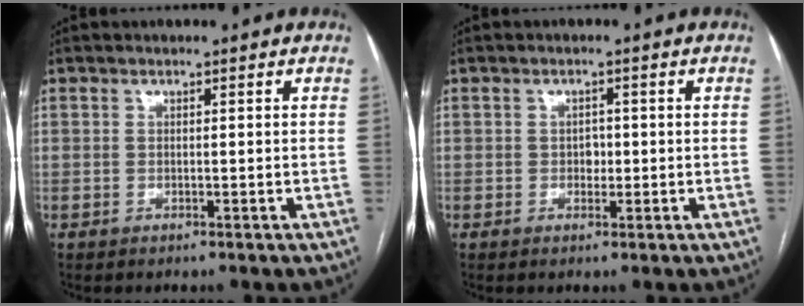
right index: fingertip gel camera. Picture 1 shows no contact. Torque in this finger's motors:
{"motor_torque": [0.33, 0.36, 0.00, 0.00]}